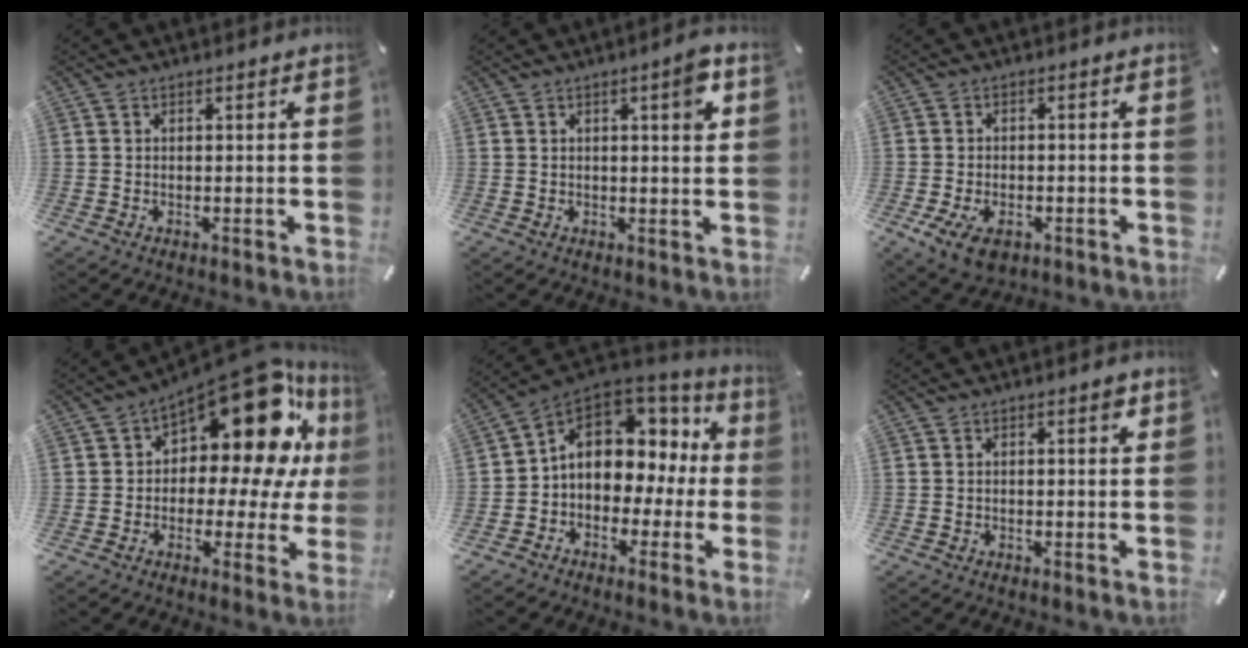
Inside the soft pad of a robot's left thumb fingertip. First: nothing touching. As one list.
[{"total": 5.4, "force": [1.8, 1.3, 4.9], "torque": [-0.065, -0.008, 0.022]}, {"total": 5.8, "force": [-2.7, 3.6, 3.6], "torque": [-0.083, 0.006, -0.050]}, {"total": 19.0, "force": [9.9, 9.2, 13.3], "torque": [-0.185, -0.090, 0.162]}, {"total": 10.4, "force": [2.5, 8.4, 5.4], "torque": [-0.096, -0.012, 0.052]}, {"total": 1.8, "force": [0.4, 0.6, 1.6], "torque": [-0.024, 0.003, 0.003]}]